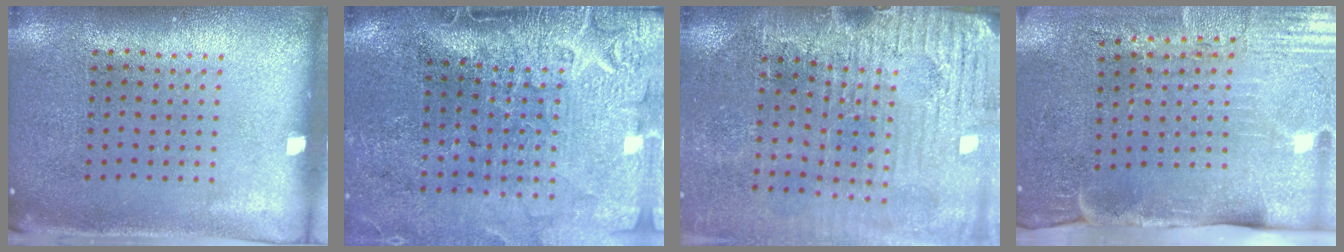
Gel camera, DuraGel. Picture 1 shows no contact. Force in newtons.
{"total": 4.4, "press": 3.7, "slide": 2.5}
{"total": 3.6, "press": 3.5, "slide": 0.9}
{"total": 4.6, "press": 3.7, "slide": 2.7}